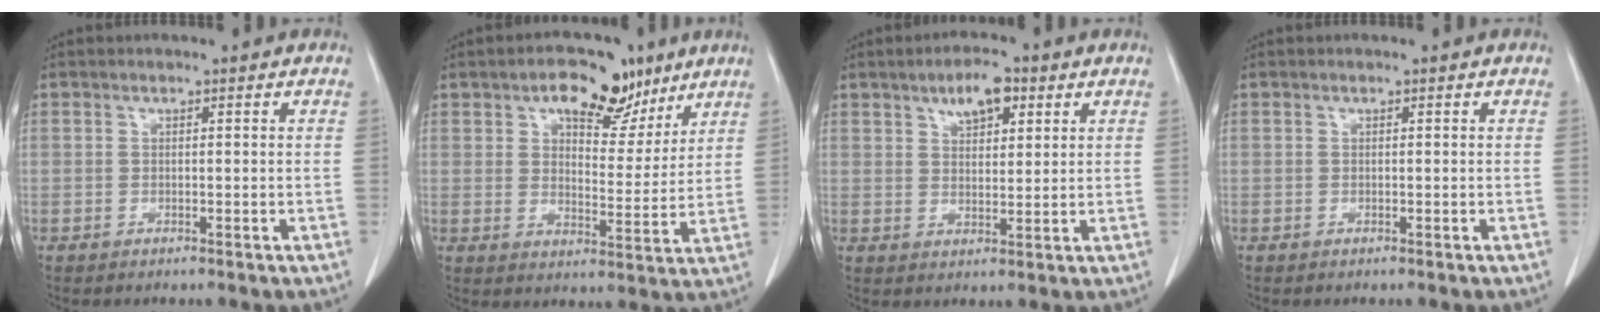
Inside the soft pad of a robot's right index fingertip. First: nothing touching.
{"total": 10.3, "force": [6.5, 5.2, 6.1], "torque": [-0.084, 0.011, 0.100]}
{"total": 5.8, "force": [3.2, 2.4, 4.1], "torque": [-0.069, 0.004, 0.052]}
{"total": 0.0}